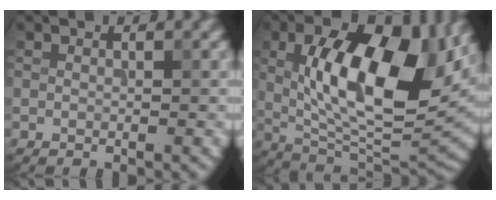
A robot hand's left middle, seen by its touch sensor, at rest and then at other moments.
{"total": 13.5, "force": [2.8, 5.5, 12.0], "torque": [-0.194, -0.003, 0.043]}